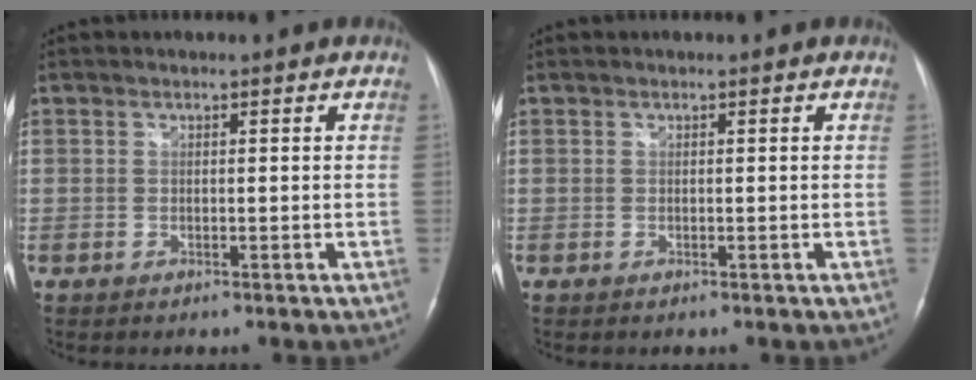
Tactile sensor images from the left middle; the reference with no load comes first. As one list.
[{"total": 0.0}]